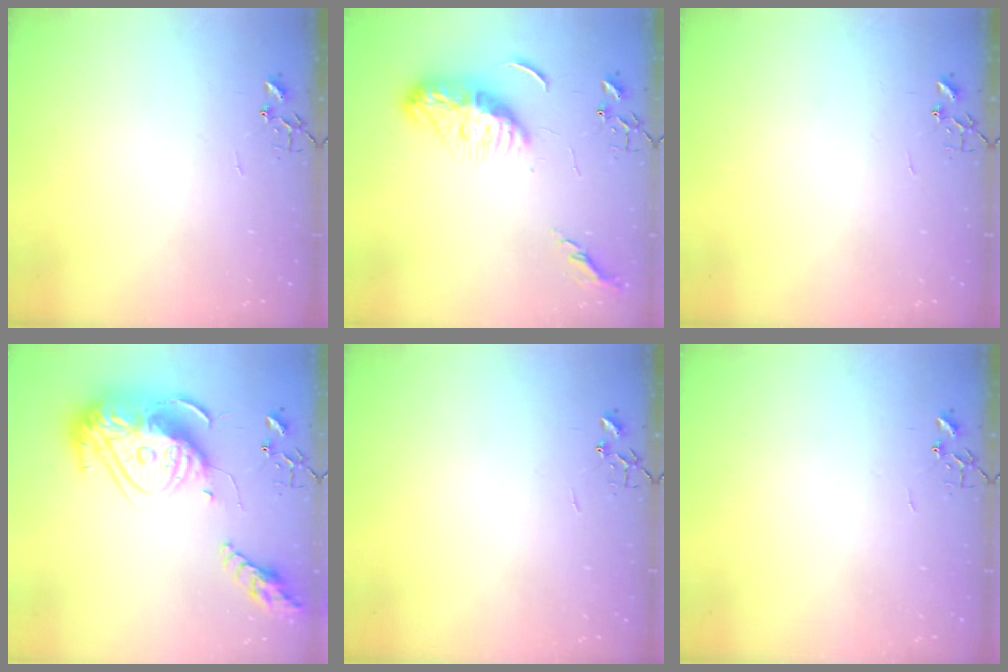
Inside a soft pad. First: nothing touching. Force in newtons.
{"total": 11.1, "press": 11.1, "slide": 1.0}
{"total": 0.0}
{"total": 22.8, "press": 22.7, "slide": 2.2}
{"total": 0.0}
{"total": 0.0}